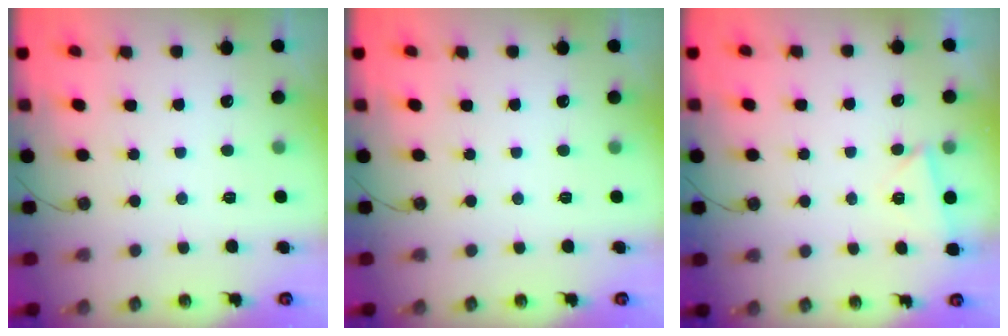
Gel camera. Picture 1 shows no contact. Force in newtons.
{"total": 0.0}
{"total": 2.9, "press": 2.8, "slide": 0.6}